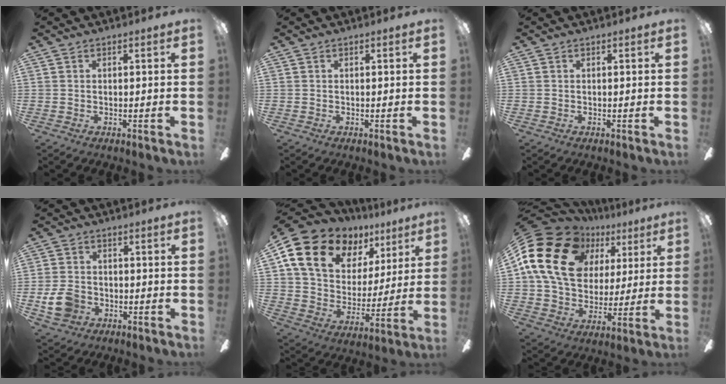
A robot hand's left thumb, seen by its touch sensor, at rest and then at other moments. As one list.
[{"total": 0.0}, {"total": 0.0}, {"total": 7.0, "force": [-2.1, 5.7, 3.6], "torque": [-0.085, 0.011, -0.040]}, {"total": 18.3, "force": [10.9, 12.1, 8.4], "torque": [-0.152, -0.049, 0.204]}, {"total": 22.2, "force": [7.2, 17.7, 11.3], "torque": [-0.216, -0.023, 0.136]}]